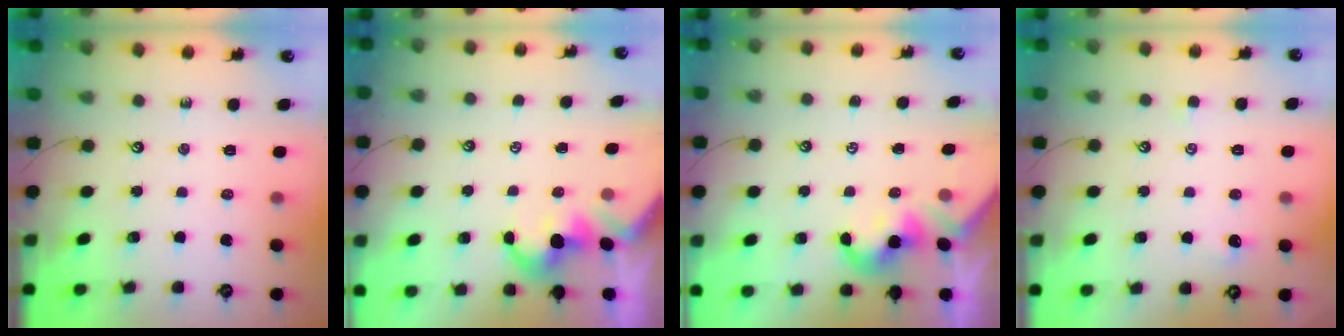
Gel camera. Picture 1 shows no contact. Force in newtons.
{"total": 0.9, "press": 0.6, "slide": 0.7}
{"total": 2.0, "press": 1.9, "slide": 0.5}
{"total": 1.9, "press": 1.8, "slide": 0.4}